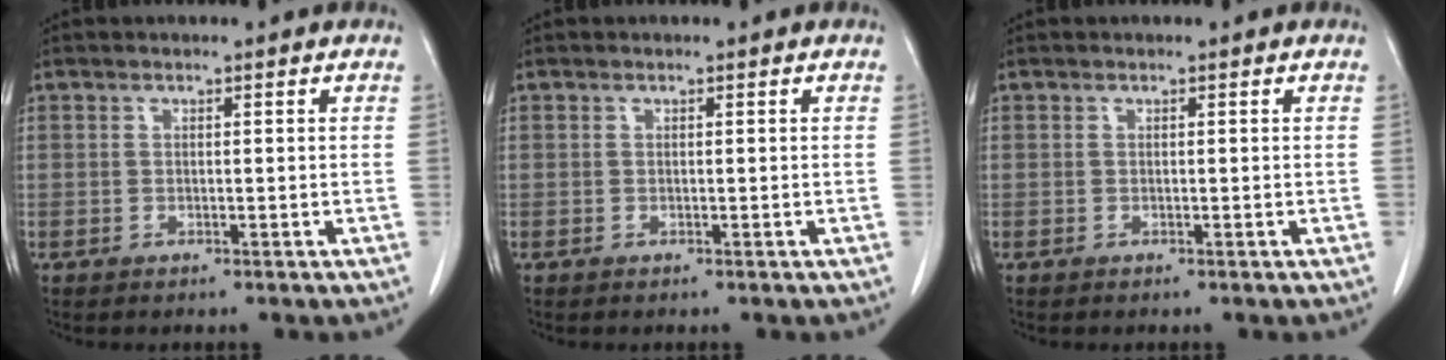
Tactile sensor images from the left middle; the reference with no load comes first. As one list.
[{"total": 0.0}, {"total": 0.0}]